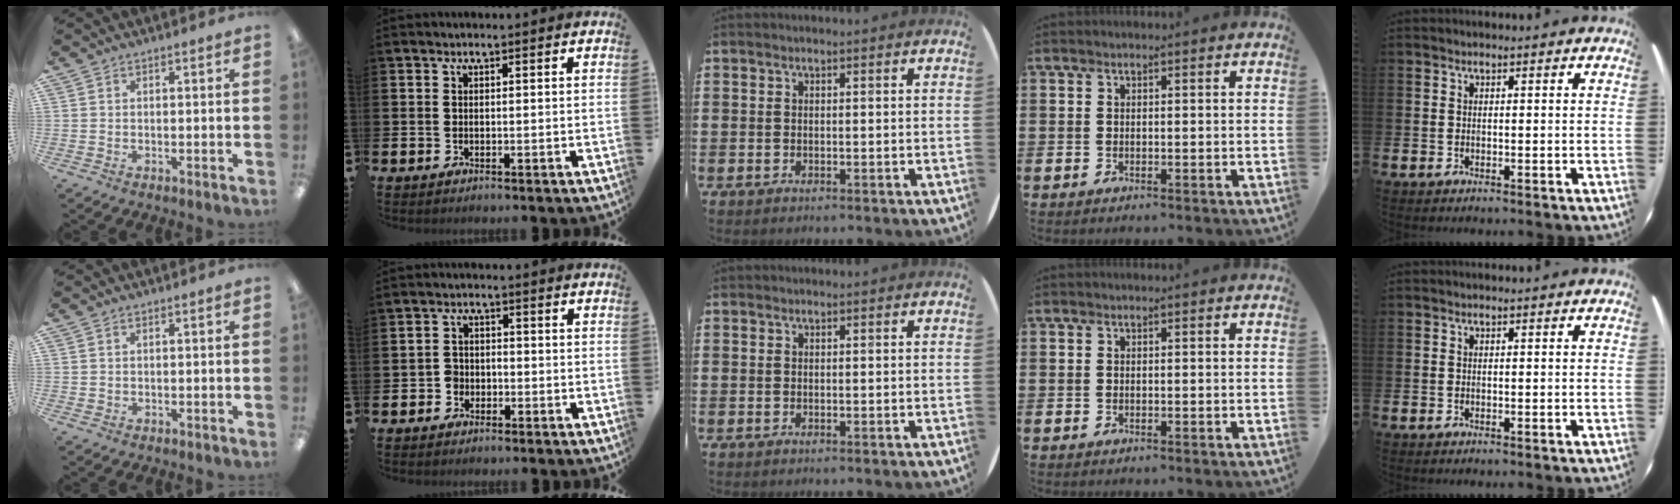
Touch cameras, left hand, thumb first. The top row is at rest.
{"index": {"total": 2.3, "force": [-1.5, 1.8, 0.2], "torque": [-0.010, 0.006, -0.034]}}